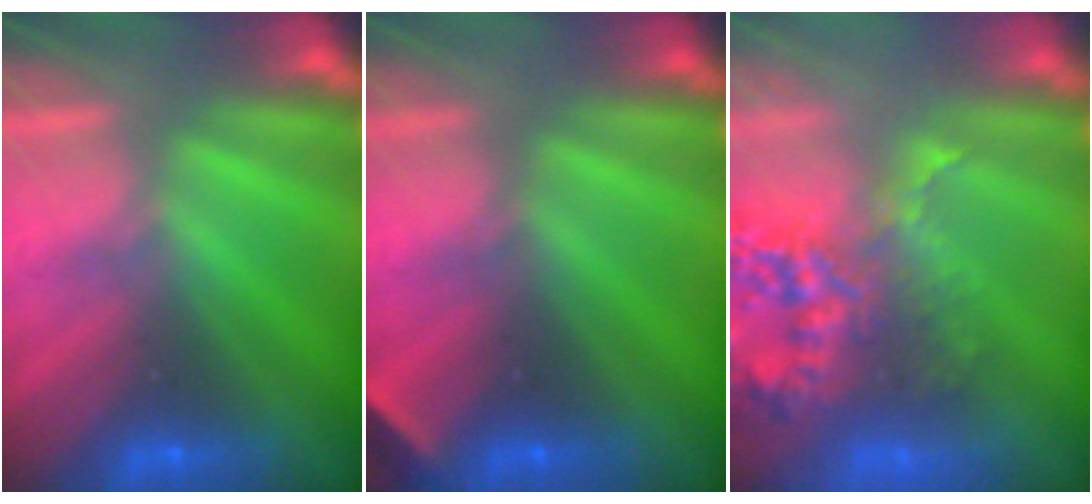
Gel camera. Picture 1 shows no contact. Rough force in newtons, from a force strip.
{"total": 2.0}
{"total": 9.3}